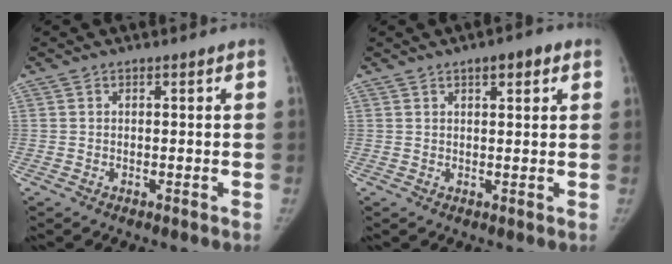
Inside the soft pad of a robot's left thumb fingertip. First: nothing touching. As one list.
[{"total": 4.0, "force": [2.1, 1.4, 3.1], "torque": [-0.032, -0.002, 0.026]}]